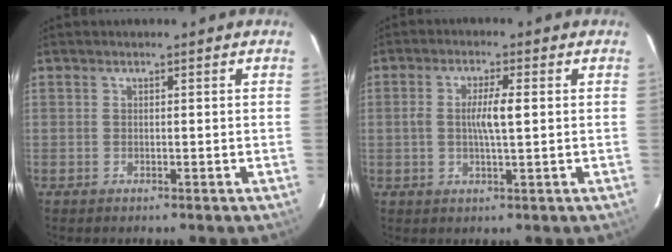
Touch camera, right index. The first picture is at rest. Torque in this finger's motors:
{"motor_torque": [0.14, -0.05, 0.30, 0.07]}